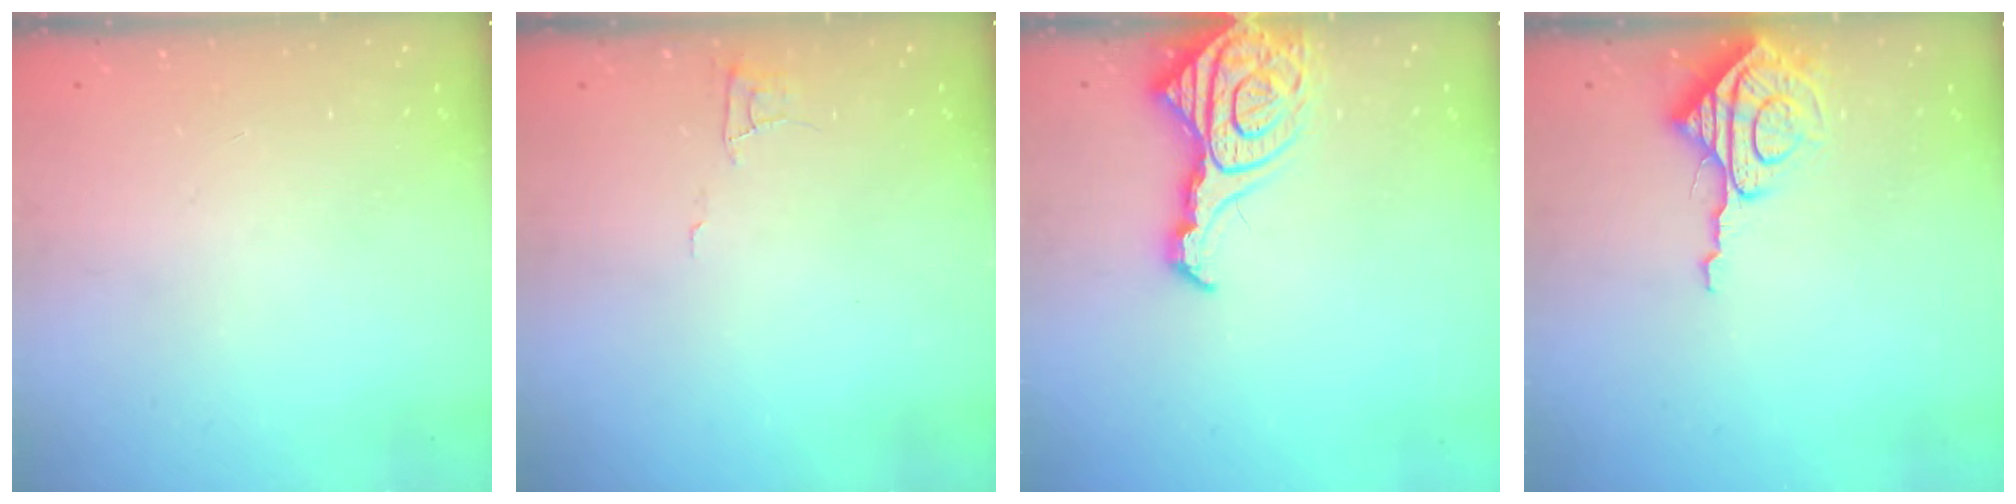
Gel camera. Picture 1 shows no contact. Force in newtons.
{"total": 4.3, "press": 4.3, "slide": 0.5}
{"total": 15.1, "press": 15.0, "slide": 1.7}
{"total": 8.6, "press": 8.6, "slide": 0.5}